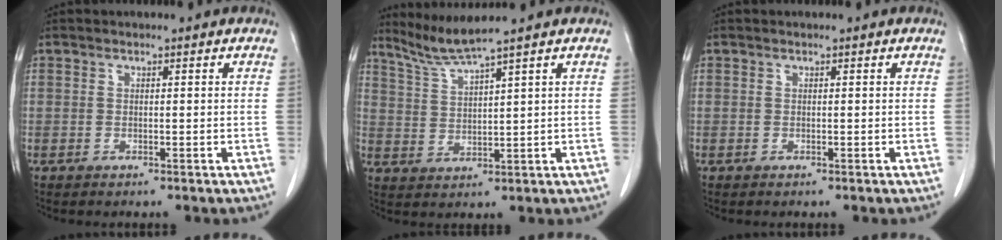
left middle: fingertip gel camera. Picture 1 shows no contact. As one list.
[{"total": 4.8, "force": [4.1, -2.1, 1.1], "torque": [-0.036, -0.017, 0.094]}, {"total": 0.0}]